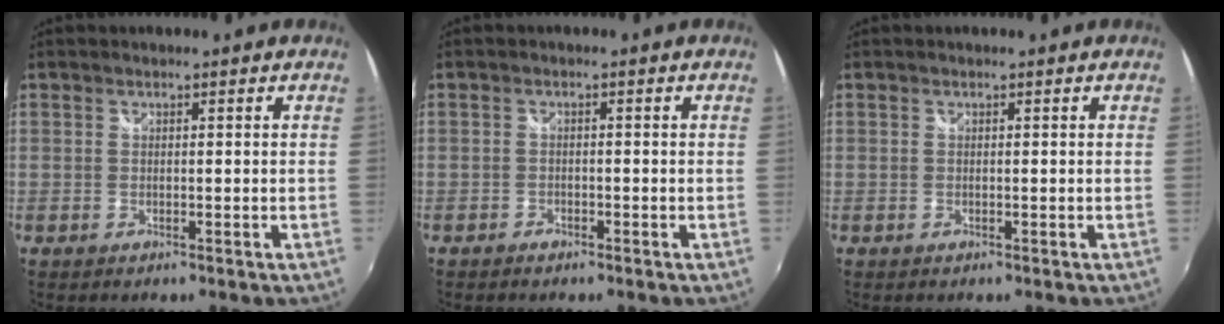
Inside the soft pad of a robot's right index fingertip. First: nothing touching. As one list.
[{"total": 1.5, "force": [-1.3, 0.7, 0.2], "torque": [-0.010, -0.003, -0.024]}, {"total": 0.0}]